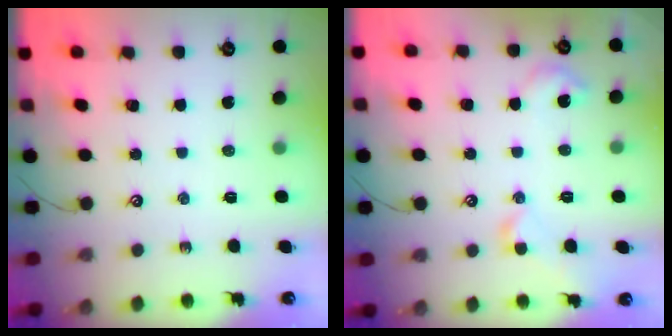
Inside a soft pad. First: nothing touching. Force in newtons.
{"total": 4.4, "press": 4.3, "slide": 0.7}